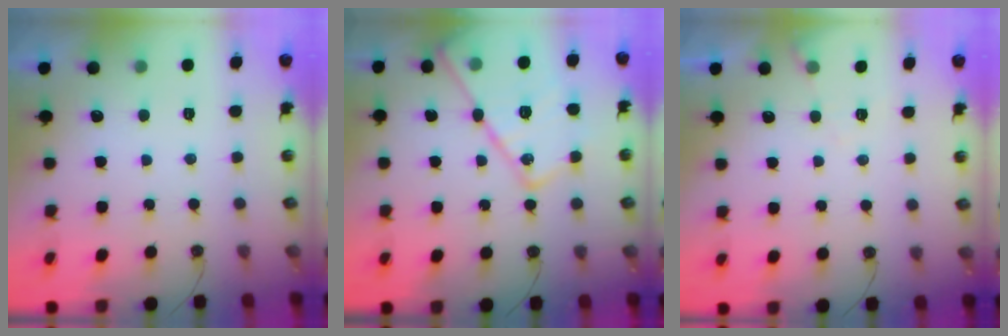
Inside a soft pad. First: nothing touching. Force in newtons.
{"total": 20.2, "press": 20.2, "slide": 1.6}
{"total": 5.3, "press": 5.3, "slide": 0.7}